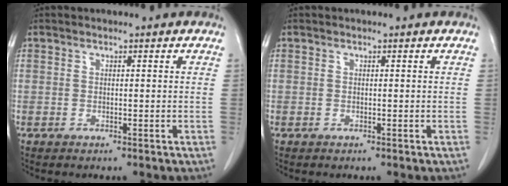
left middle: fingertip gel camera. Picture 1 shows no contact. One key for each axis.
{"total": 0.0}